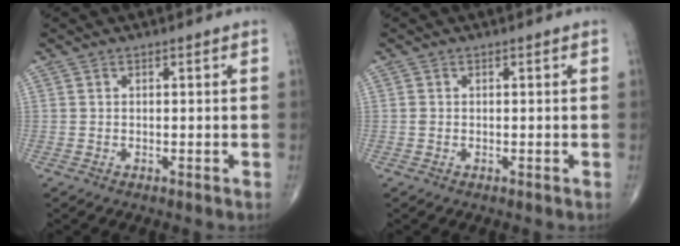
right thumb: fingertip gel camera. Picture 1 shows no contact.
{"total": 0.5, "force": [-0.1, 0.4, 0.3], "torque": [-0.006, 0.000, -0.001]}